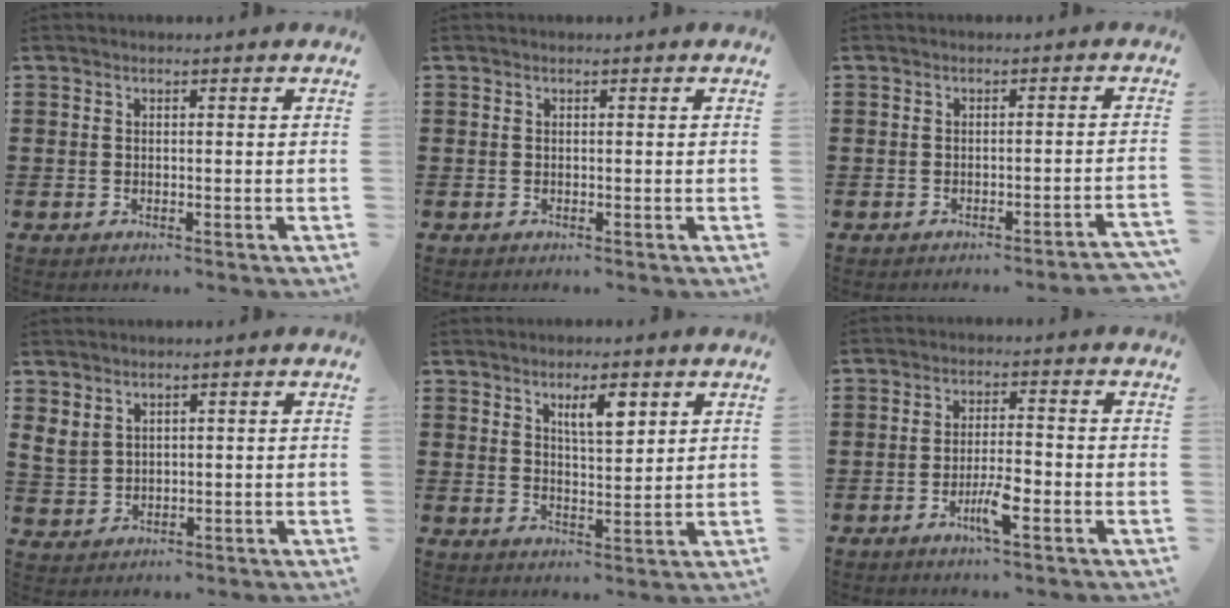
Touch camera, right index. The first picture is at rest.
{"total": 0.0}
{"total": 1.6, "force": [-1.4, -0.5, 0.8], "torque": [-0.013, -0.004, -0.027]}
{"total": 2.7, "force": [1.9, 1.7, 0.8], "torque": [-0.024, 0.006, 0.037]}
{"total": 4.6, "force": [2.7, 1.5, 3.4], "torque": [-0.057, 0.001, 0.042]}
{"total": 5.1, "force": [-2.3, 0.9, 4.4], "torque": [-0.086, -0.005, -0.043]}